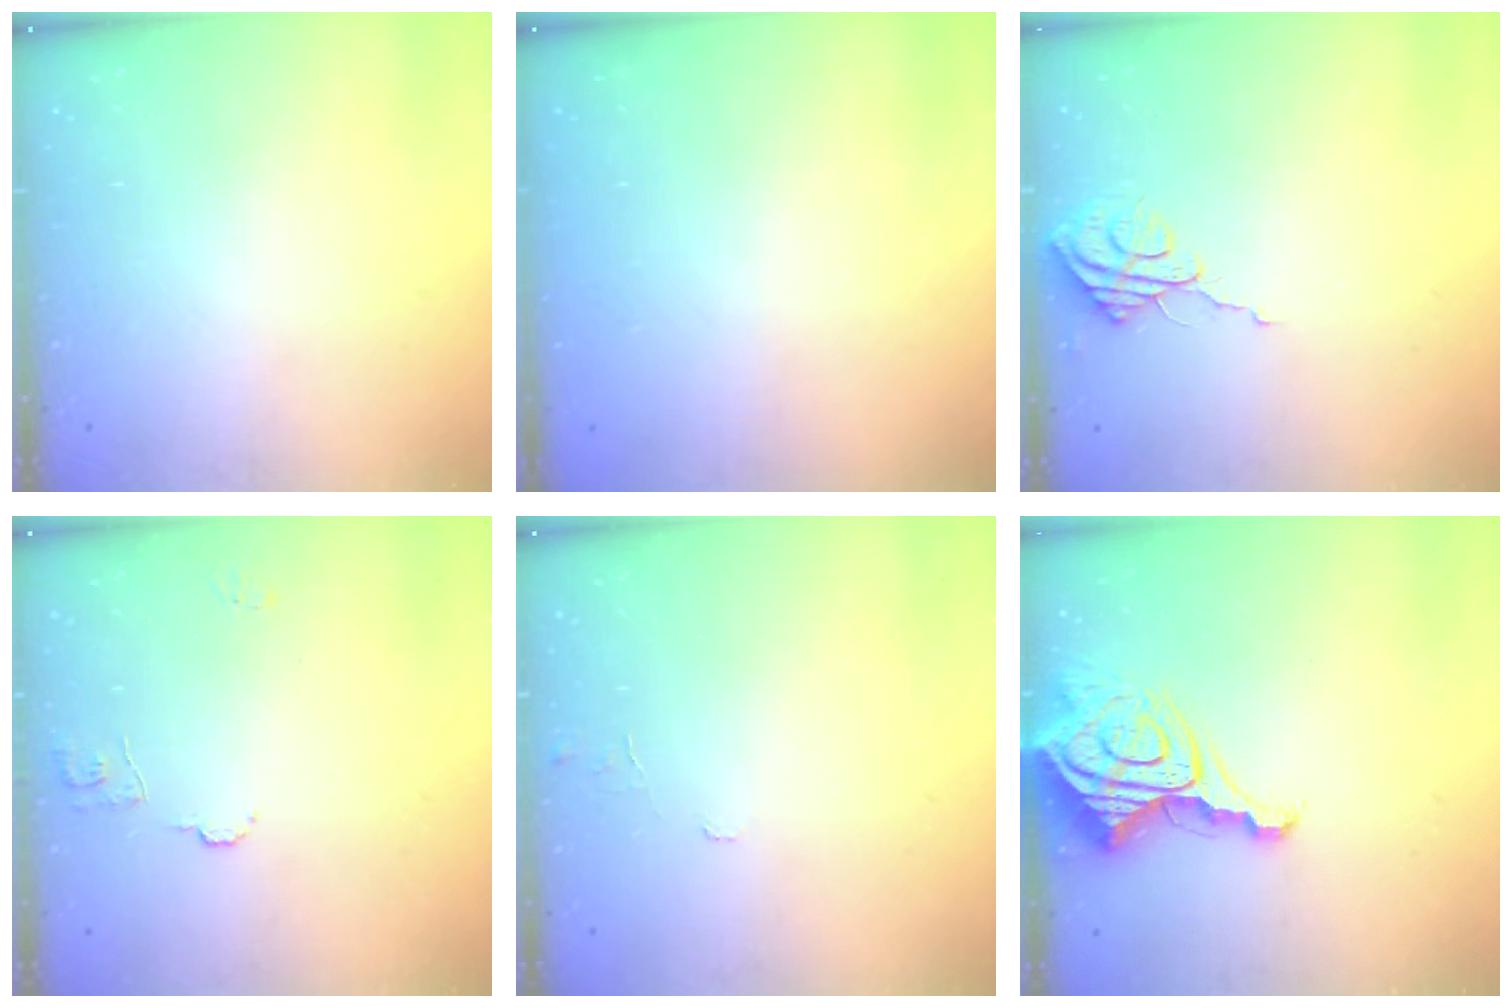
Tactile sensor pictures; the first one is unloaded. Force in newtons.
{"total": 0.0}
{"total": 7.6, "press": 7.6, "slide": 0.3}
{"total": 6.4, "press": 6.3, "slide": 0.6}
{"total": 4.2, "press": 4.2, "slide": 0.3}
{"total": 12.9, "press": 12.9, "slide": 1.3}